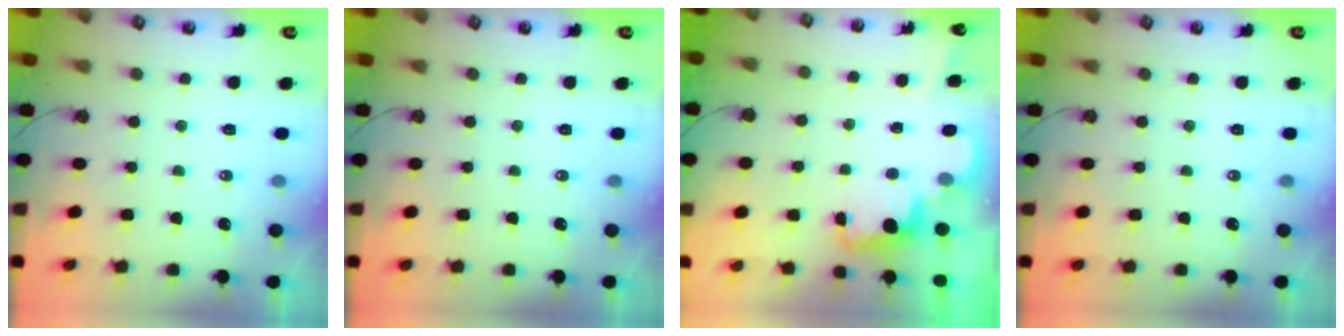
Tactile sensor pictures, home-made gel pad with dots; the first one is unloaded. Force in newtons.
{"total": 0.0}
{"total": 2.5, "press": 2.4, "slide": 0.5}
{"total": 0.0}